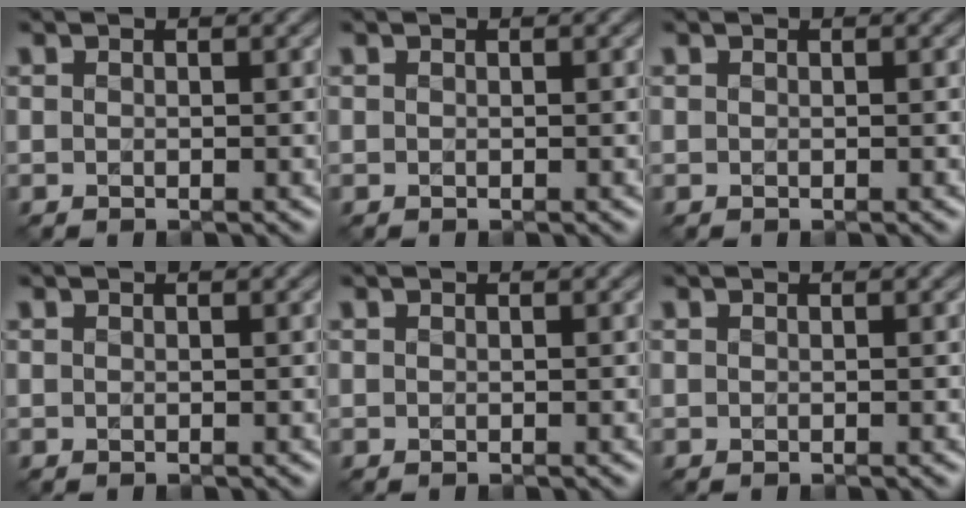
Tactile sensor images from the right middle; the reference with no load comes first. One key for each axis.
{"total": 0.0}
{"total": 0.0}
{"total": 0.0}
{"total": 0.0}
{"total": 0.0}